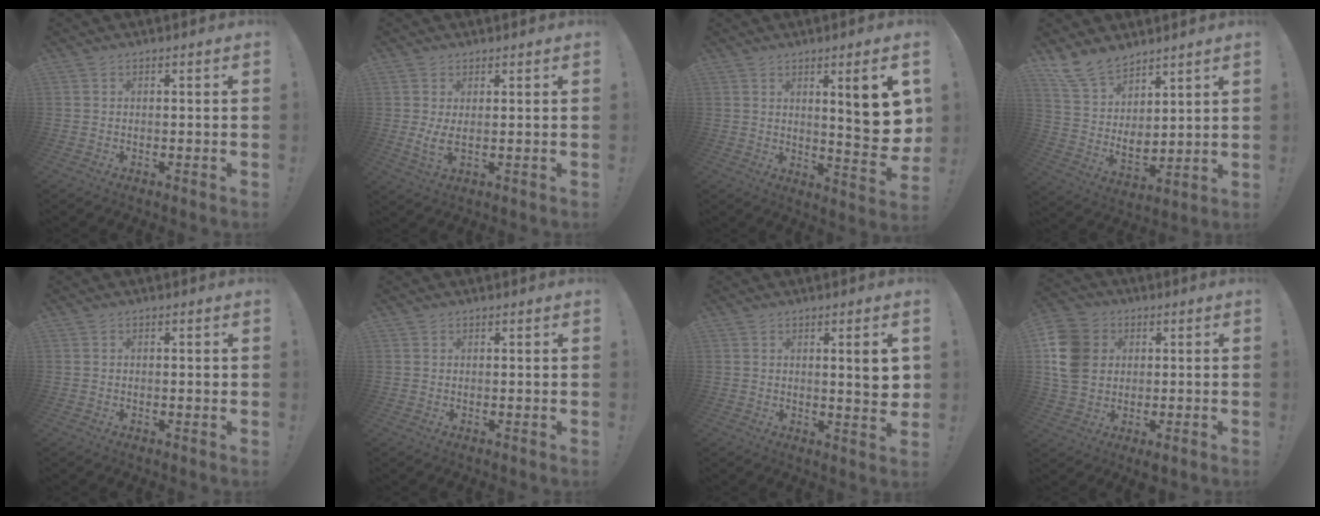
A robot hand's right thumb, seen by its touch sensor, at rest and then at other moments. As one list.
[{"total": 4.1, "force": [1.0, 1.5, 3.7], "torque": [-0.051, -0.015, 0.017]}, {"total": 11.8, "force": [3.6, 1.9, 11.1], "torque": [-0.125, -0.035, 0.050]}, {"total": 12.1, "force": [9.7, 6.2, 3.8], "torque": [-0.092, -0.069, 0.192]}, {"total": 0.0}, {"total": 0.0}, {"total": 6.1, "force": [1.5, 0.7, 5.9], "torque": [-0.072, -0.013, 0.020]}, {"total": 13.0, "force": [0.6, 10.9, 7.1], "torque": [-0.142, 0.018, 0.019]}]